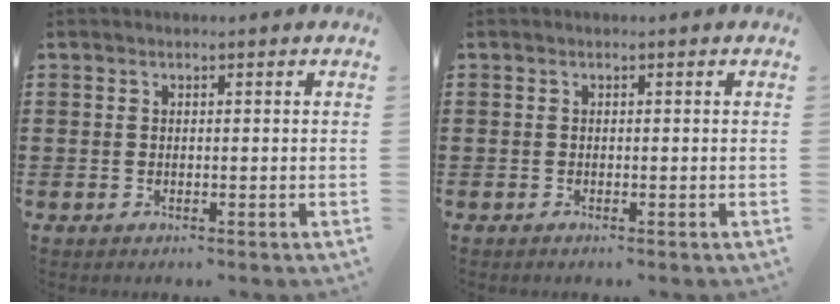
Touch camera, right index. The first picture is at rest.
{"total": 0.0}